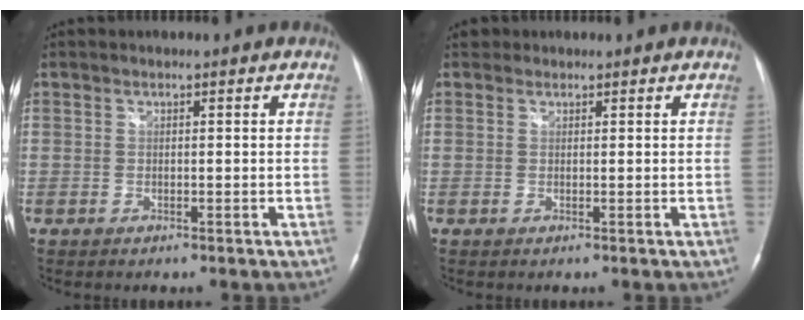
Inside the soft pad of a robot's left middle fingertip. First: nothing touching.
{"total": 1.0, "force": [0.7, 0.7, -0.1], "torque": [0.005, 0.009, 0.009]}